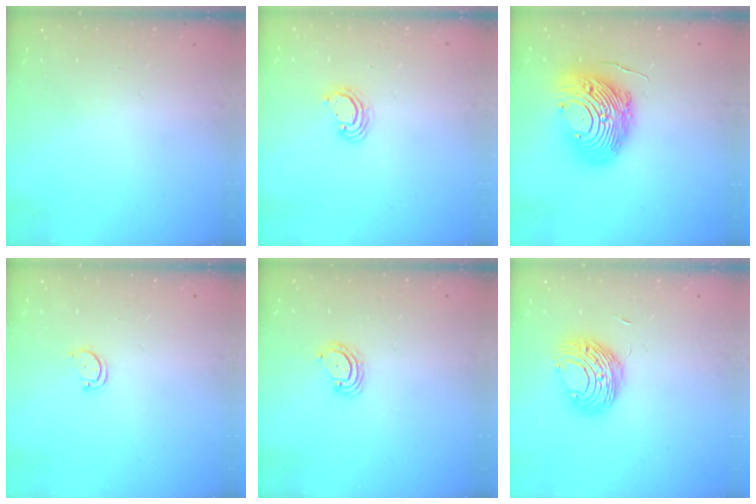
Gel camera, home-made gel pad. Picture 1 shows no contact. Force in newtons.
{"total": 3.8, "press": 3.8, "slide": 0.2}
{"total": 17.6, "press": 17.5, "slide": 2.2}
{"total": 2.9, "press": 2.9, "slide": 0.4}
{"total": 4.5, "press": 4.5, "slide": 0.3}
{"total": 10.0, "press": 10.0, "slide": 0.5}